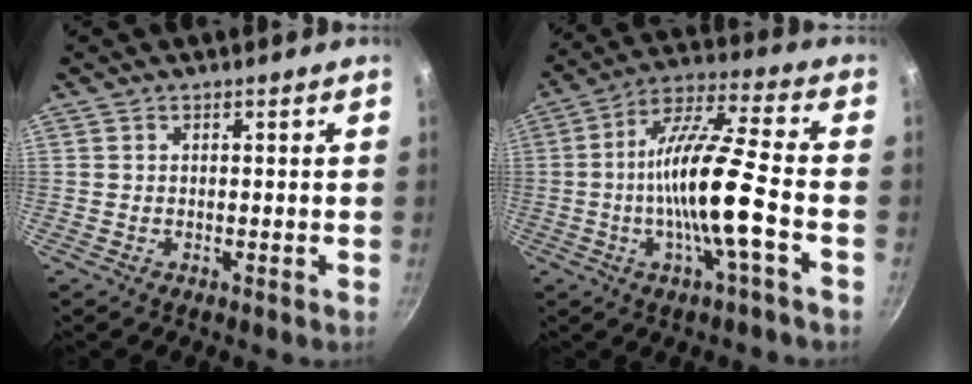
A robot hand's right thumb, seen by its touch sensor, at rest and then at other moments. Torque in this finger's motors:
{"motor_torque": [2.42, 2.59, 2.35, -0.42, 0.78]}